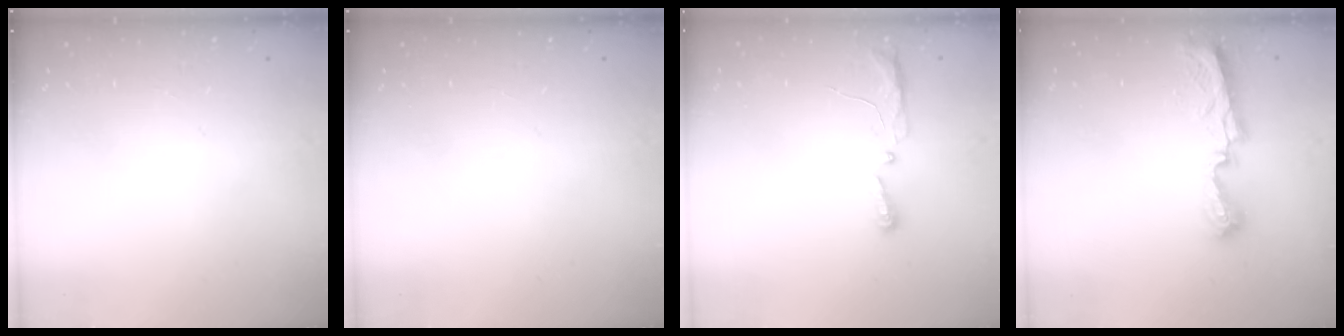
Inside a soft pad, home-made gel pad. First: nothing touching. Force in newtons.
{"total": 0.0}
{"total": 8.2, "press": 5.2, "slide": 6.2}
{"total": 8.3, "press": 8.2, "slide": 0.4}